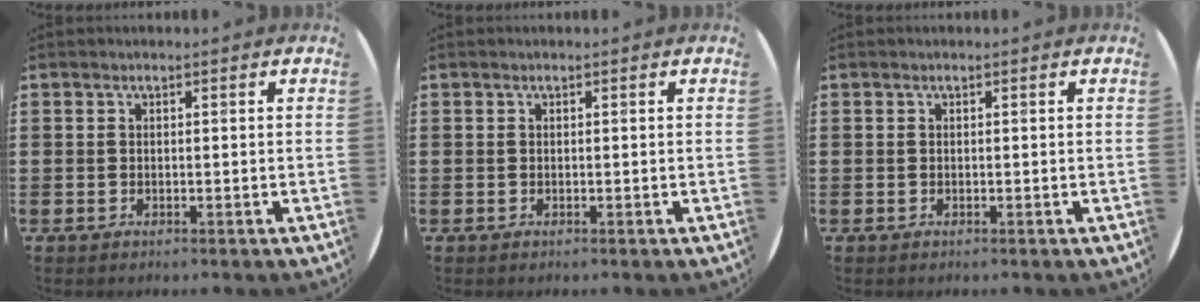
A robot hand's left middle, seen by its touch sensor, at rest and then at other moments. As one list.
[{"total": 0.0}, {"total": 0.0}]